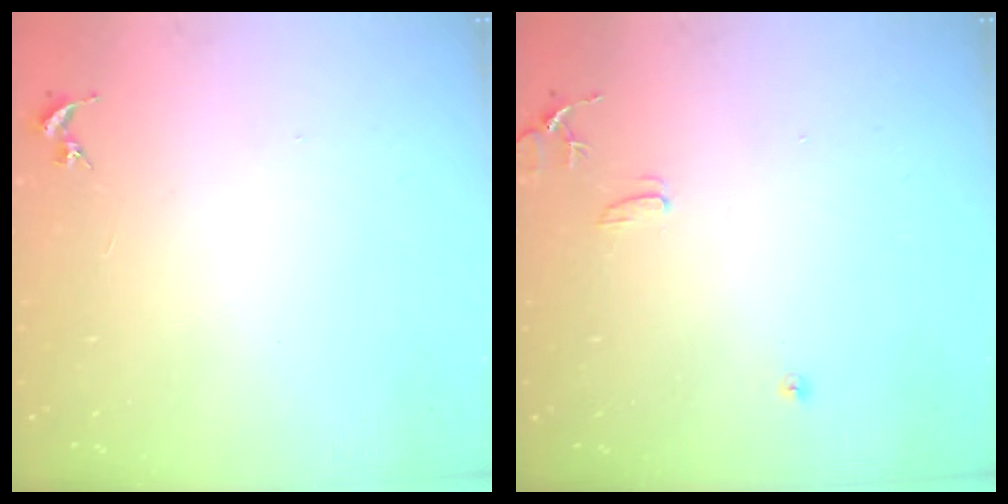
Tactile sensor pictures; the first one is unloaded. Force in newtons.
{"total": 8.5, "press": 8.5, "slide": 0.8}